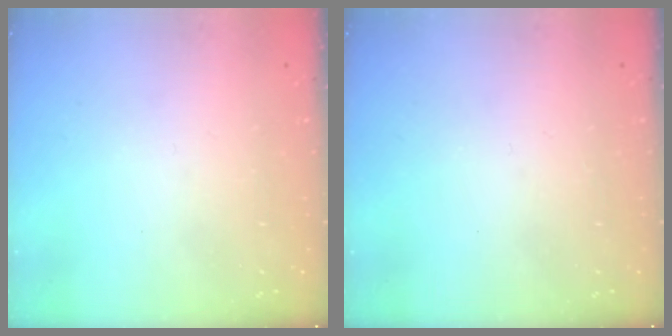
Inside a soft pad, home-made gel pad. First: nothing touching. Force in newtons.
{"total": 0.0}